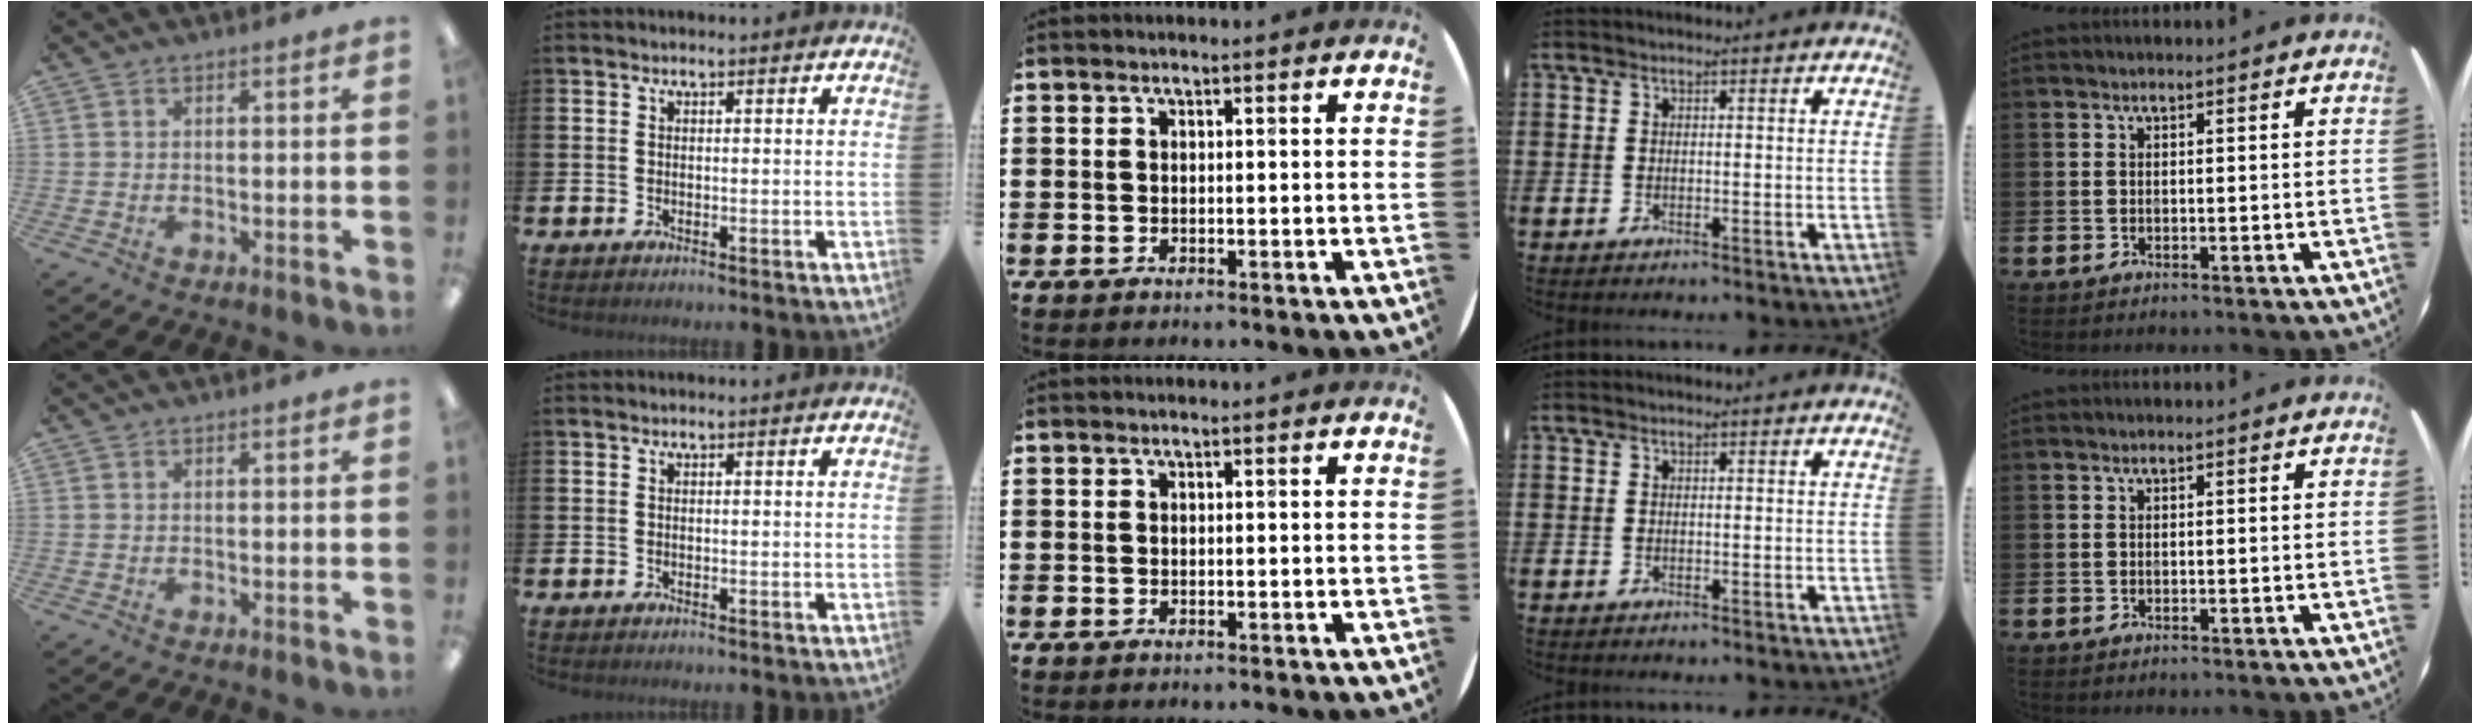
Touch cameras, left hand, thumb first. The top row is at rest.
{}